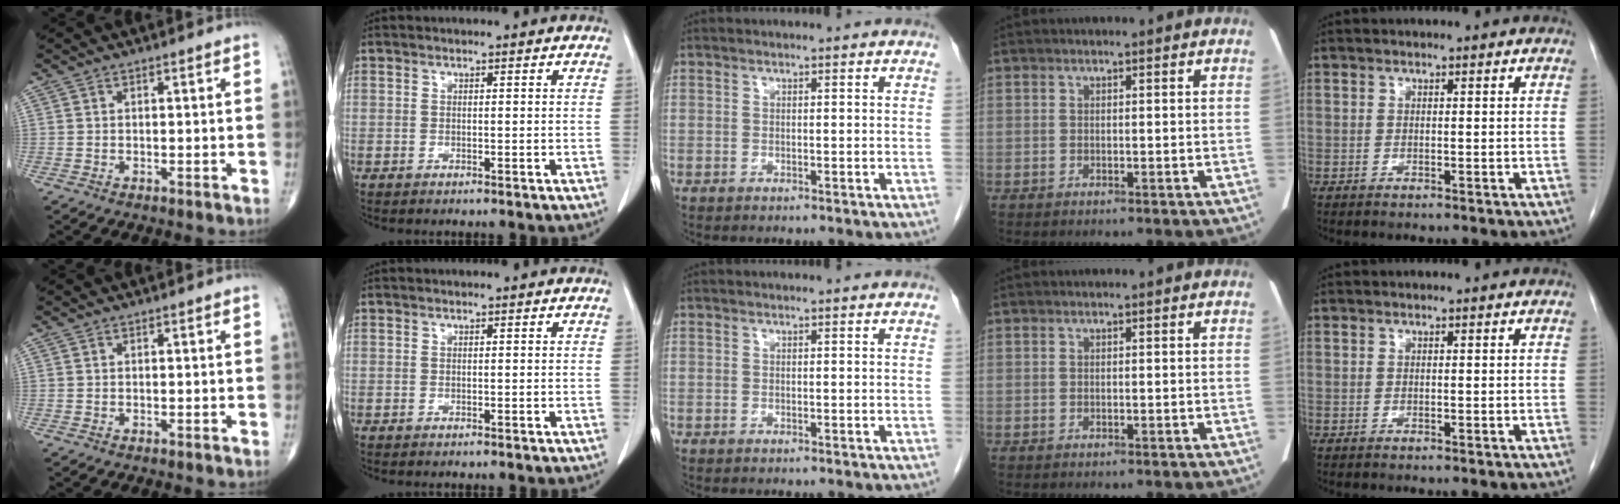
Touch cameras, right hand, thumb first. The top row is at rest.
{}